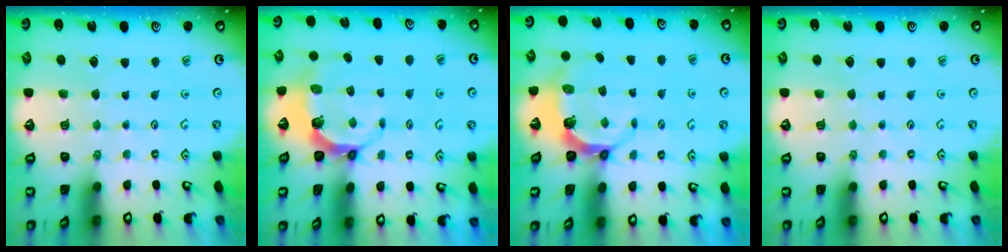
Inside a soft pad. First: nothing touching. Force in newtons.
{"total": 5.8, "press": 4.7, "slide": 3.4}
{"total": 5.8, "press": 4.7, "slide": 3.4}
{"total": 0.0}